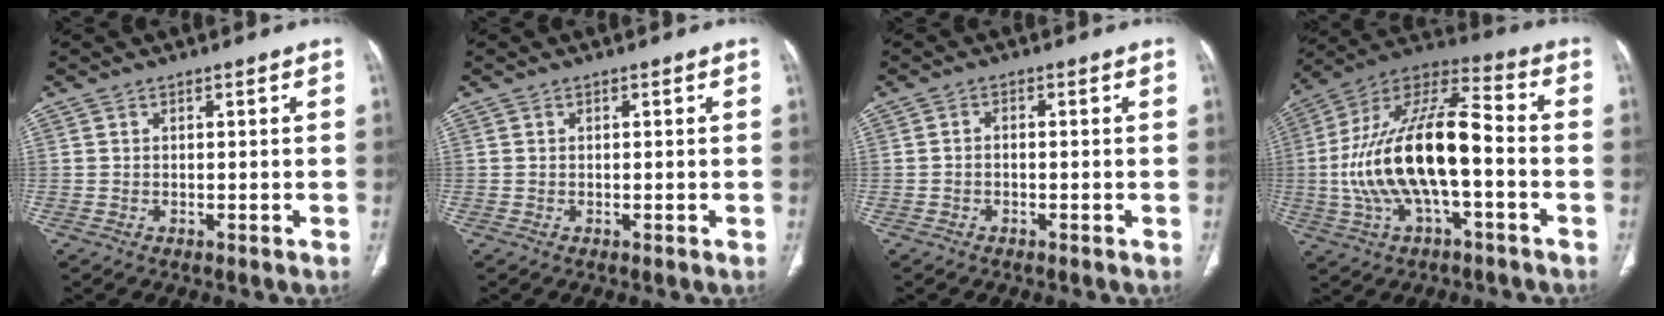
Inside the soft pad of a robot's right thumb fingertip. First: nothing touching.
{"total": 0.0}
{"total": 1.1, "force": [-0.4, 0.7, 0.7], "torque": [-0.010, 0.007, -0.009]}
{"total": 21.5, "force": [-3.1, 8.6, 19.4], "torque": [-0.376, 0.046, -0.054]}